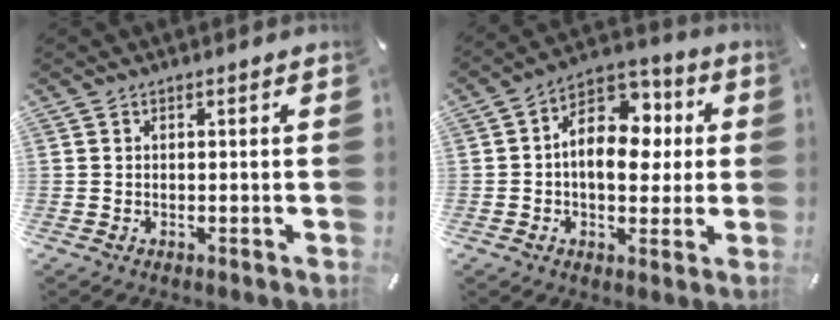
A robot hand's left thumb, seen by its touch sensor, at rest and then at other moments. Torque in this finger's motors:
{"motor_torque": [1.92, 2.79, 0.93, -0.20, 0.48]}